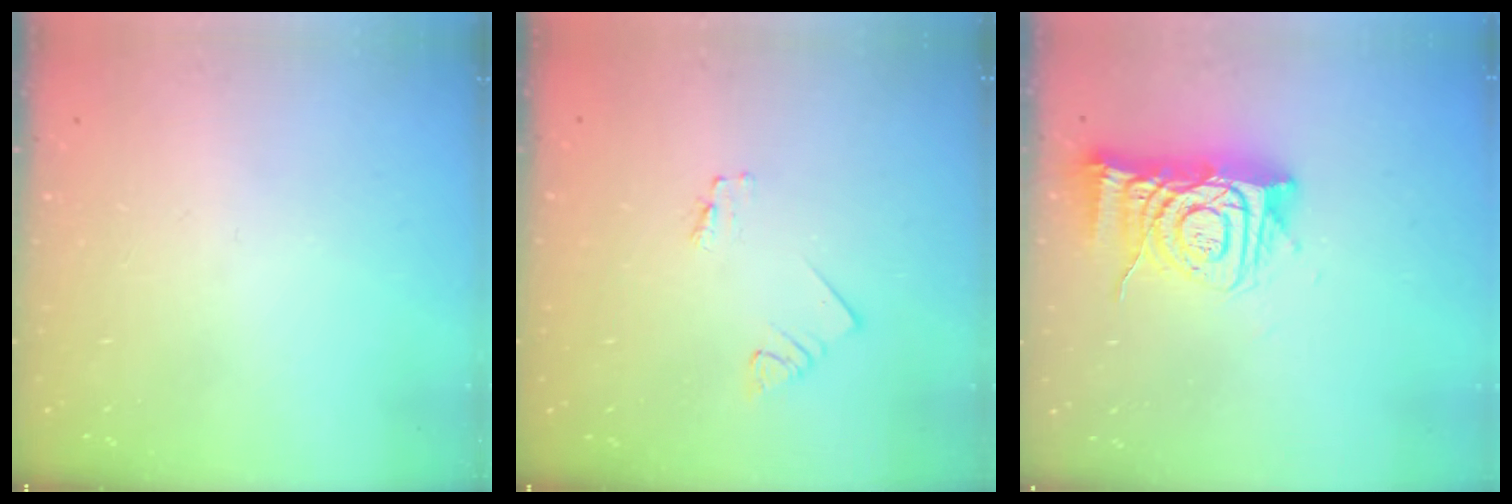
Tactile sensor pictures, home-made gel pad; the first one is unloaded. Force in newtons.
{"total": 1.2, "press": 1.2, "slide": 0.1}
{"total": 12.6, "press": 12.6, "slide": 1.1}